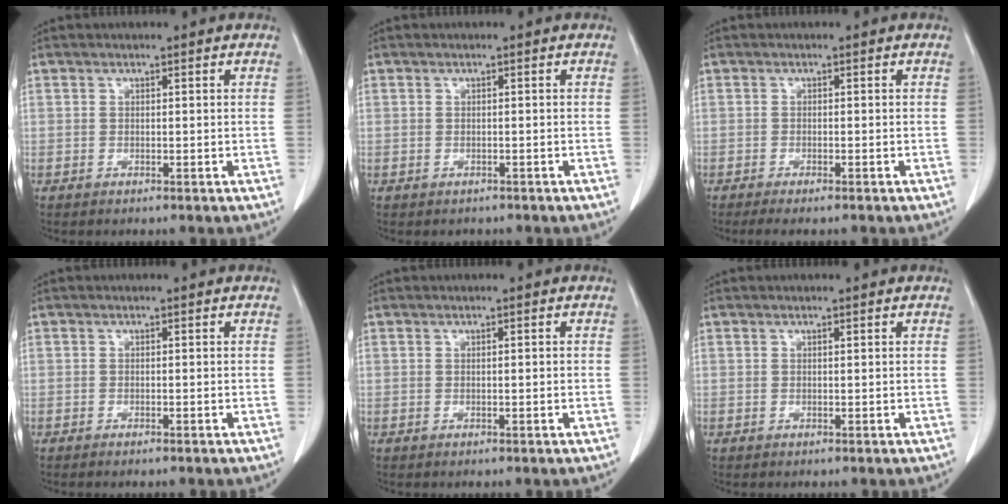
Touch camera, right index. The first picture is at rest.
{"total": 1.1, "force": [-0.7, 0.9, 0.0], "torque": [-0.007, 0.003, -0.009]}
{"total": 3.6, "force": [-3.0, 0.2, 2.0], "torque": [-0.024, -0.007, -0.041]}
{"total": 1.2, "force": [-1.0, 0.0, 0.7], "torque": [-0.012, -0.002, -0.012]}
{"total": 0.6, "force": [0.0, 0.1, 0.6], "torque": [-0.013, 0.001, 0.002]}
{"total": 0.0}